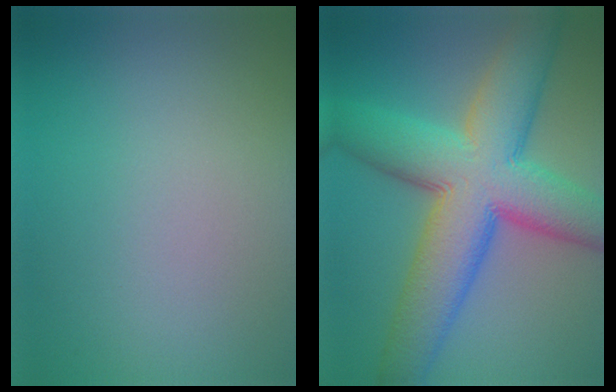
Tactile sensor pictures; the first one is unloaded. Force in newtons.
{"total": 12.5, "press": 12.5, "slide": 0.3}